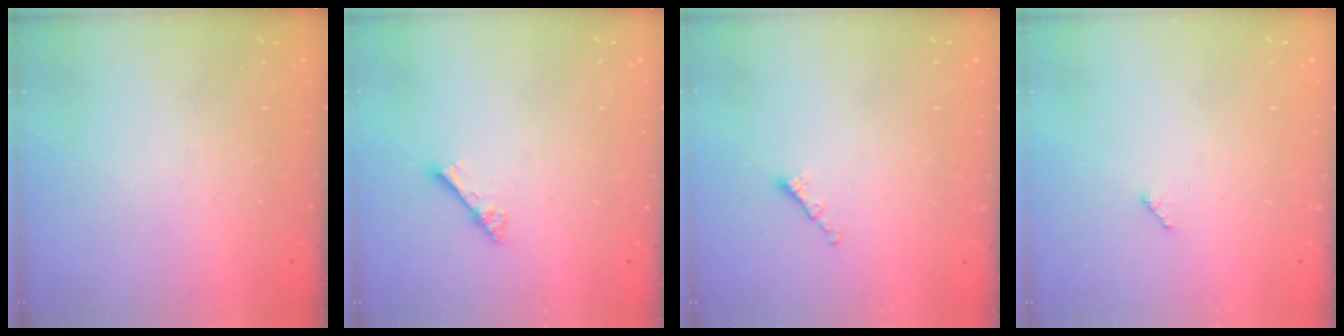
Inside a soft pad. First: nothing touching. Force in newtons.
{"total": 2.8, "press": 2.8, "slide": 0.3}
{"total": 1.3, "press": 1.2, "slide": 0.6}
{"total": 2.9, "press": 2.9, "slide": 0.4}